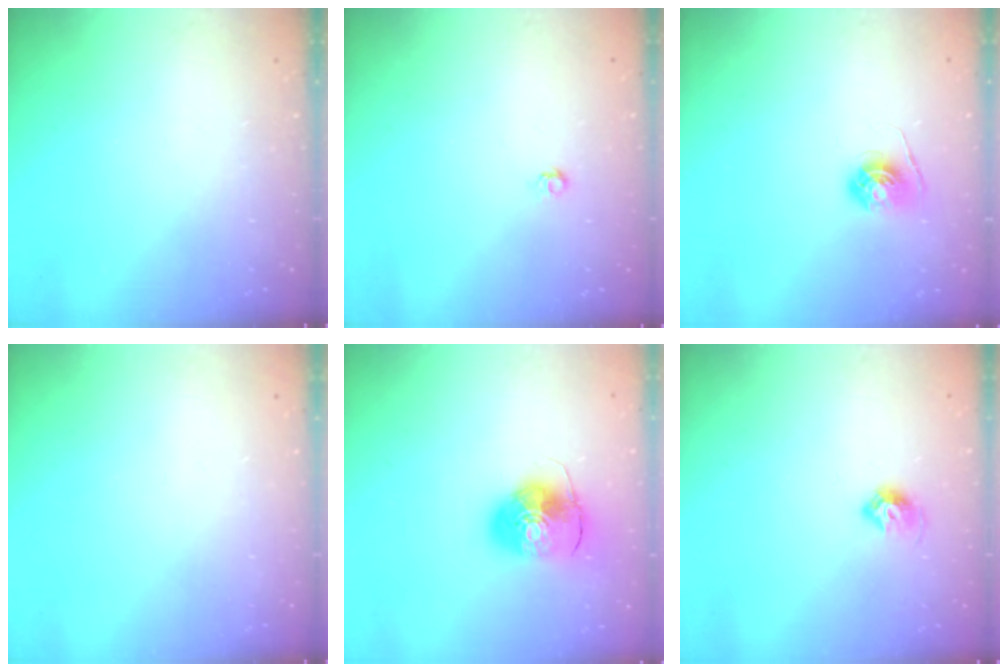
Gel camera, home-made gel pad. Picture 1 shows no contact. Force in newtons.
{"total": 3.7, "press": 3.6, "slide": 0.7}
{"total": 5.6, "press": 5.5, "slide": 0.6}
{"total": 0.0}
{"total": 8.9, "press": 8.7, "slide": 1.5}
{"total": 7.3, "press": 7.3, "slide": 0.8}